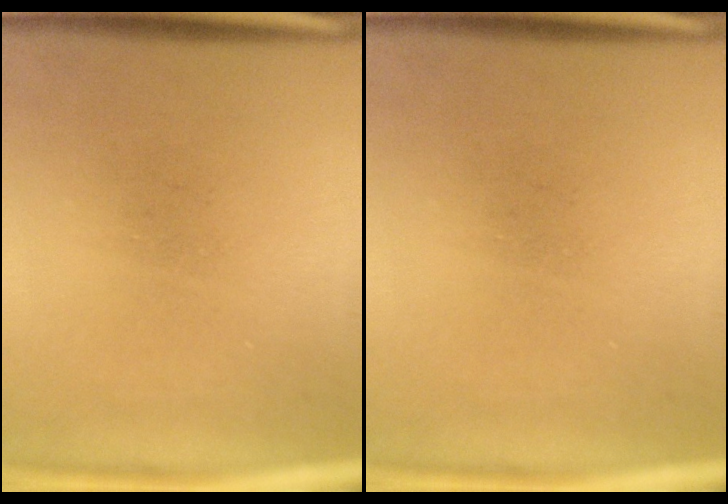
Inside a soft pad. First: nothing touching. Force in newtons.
{"total": 0.0}